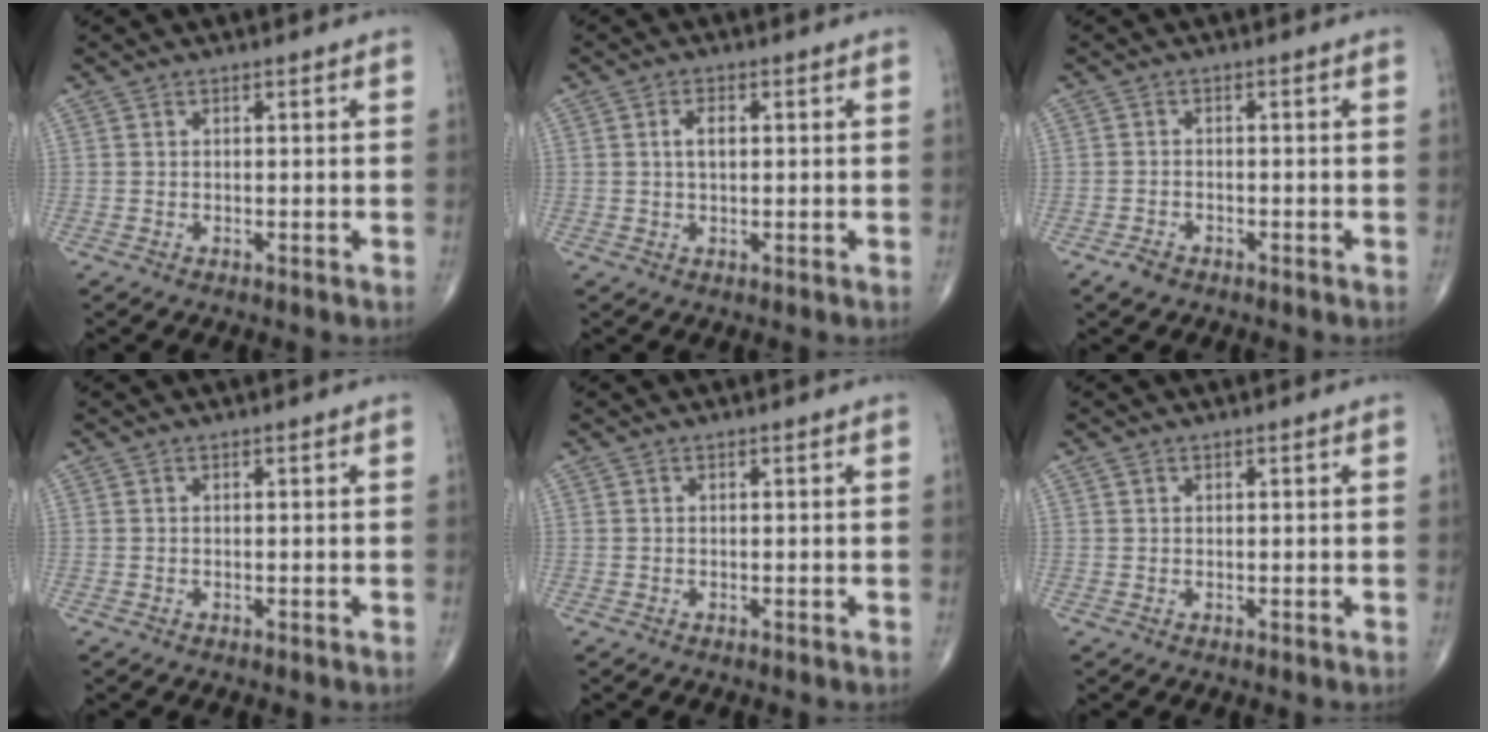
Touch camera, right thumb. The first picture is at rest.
{"total": 2.8, "force": [0.5, 1.4, 2.3], "torque": [-0.043, 0.000, 0.009]}
{"total": 2.4, "force": [-1.6, 1.4, 1.0], "torque": [-0.021, 0.006, -0.026]}
{"total": 0.0}
{"total": 0.0}
{"total": 0.6, "force": [0.4, 0.4, 0.1], "torque": [0.000, 0.001, 0.006]}